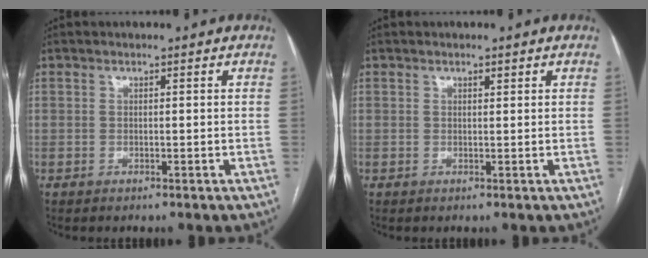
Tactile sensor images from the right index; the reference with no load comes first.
{"total": 0.6, "force": [0.4, 0.2, 0.4], "torque": [-0.009, 0.000, 0.006]}